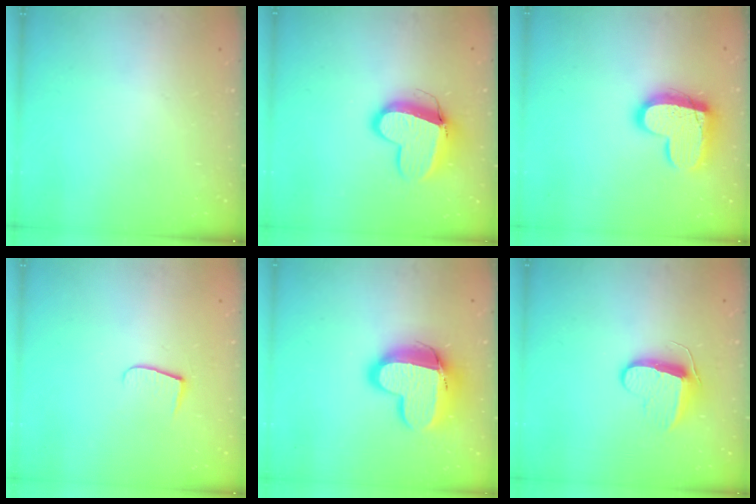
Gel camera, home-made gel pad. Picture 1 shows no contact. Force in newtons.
{"total": 12.4, "press": 12.3, "slide": 1.7}
{"total": 15.7, "press": 15.6, "slide": 1.1}
{"total": 4.8, "press": 4.8, "slide": 0.6}
{"total": 16.0, "press": 16.0, "slide": 1.1}
{"total": 9.9, "press": 9.9, "slide": 0.2}